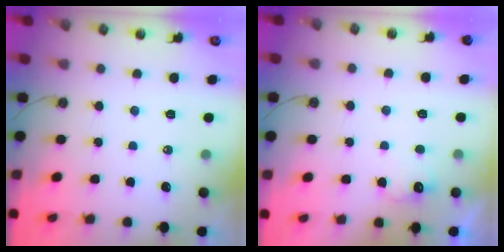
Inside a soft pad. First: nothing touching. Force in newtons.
{"total": 5.9, "press": 5.8, "slide": 1.2}